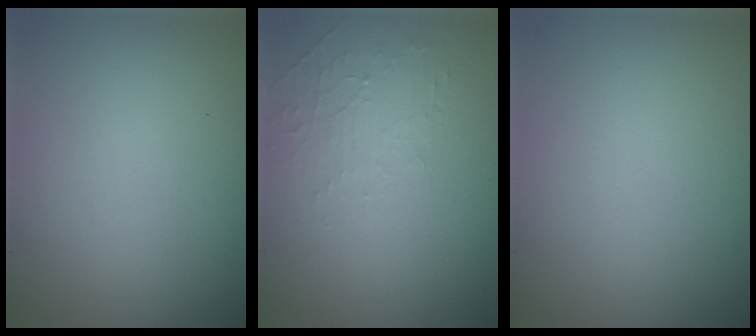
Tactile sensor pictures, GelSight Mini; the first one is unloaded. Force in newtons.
{"total": 1.8, "press": 0.5, "slide": 1.7}
{"total": 0.0}